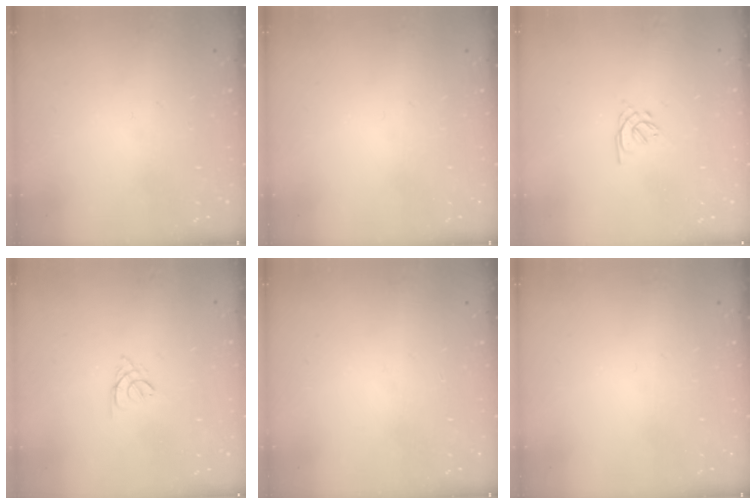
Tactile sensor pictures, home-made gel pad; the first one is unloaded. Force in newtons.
{"total": 0.0}
{"total": 1.6, "press": 1.5, "slide": 0.5}
{"total": 3.0, "press": 2.9, "slide": 0.7}
{"total": 0.0}
{"total": 0.0}